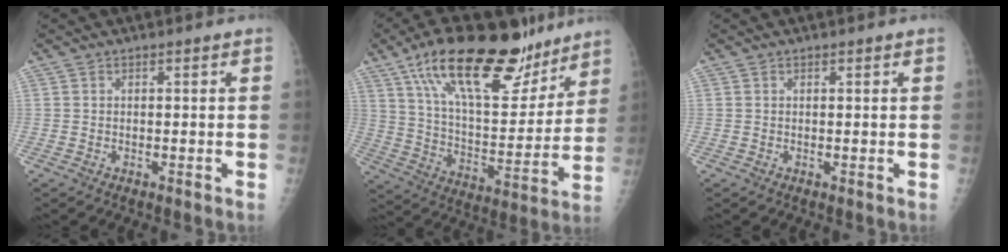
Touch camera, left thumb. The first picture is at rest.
{"total": 26.0, "force": [17.1, 10.1, 16.8], "torque": [-0.233, -0.050, 0.281]}
{"total": 0.0}